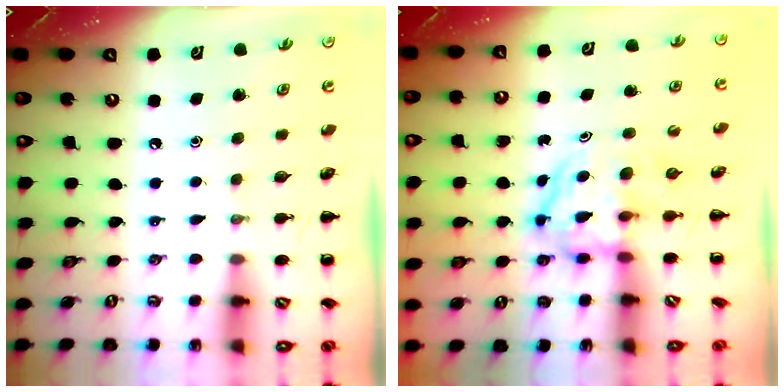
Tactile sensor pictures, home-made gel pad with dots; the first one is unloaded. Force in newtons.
{"total": 3.9, "press": 3.9, "slide": 0.4}